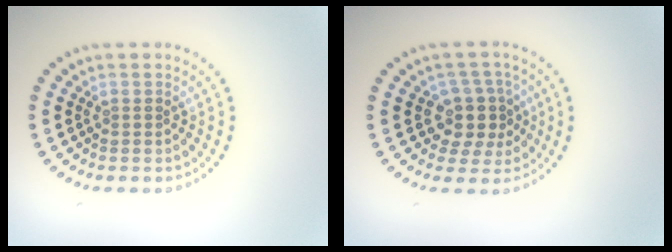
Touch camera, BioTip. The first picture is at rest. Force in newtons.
{"total": 3.9, "press": 3.6, "slide": 1.4}